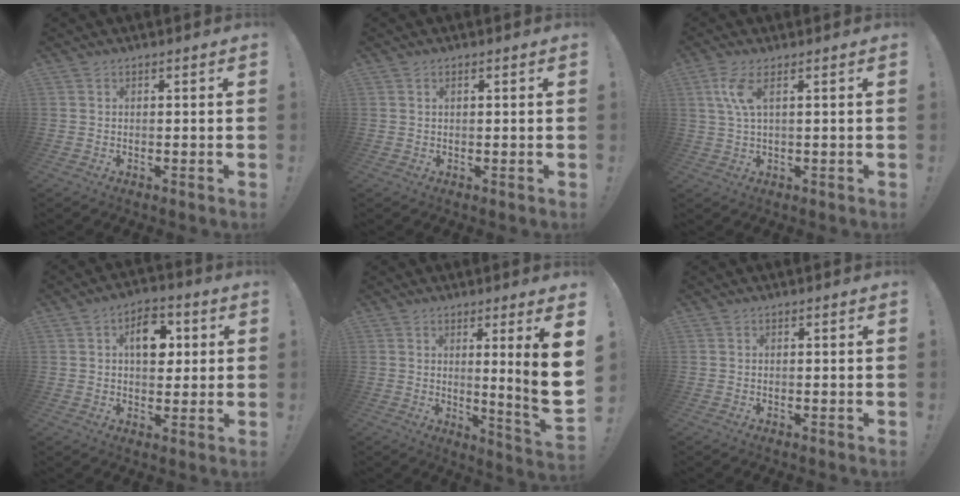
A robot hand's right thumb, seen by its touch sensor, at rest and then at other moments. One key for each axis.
{"total": 0.7, "fx": 0.3, "fy": 0.2, "fz": 0.6, "tx": -0.018, "ty": 0.003, "tz": 0.007}
{"total": 5.6, "fx": 1.9, "fy": 1.4, "fz": 5.1, "tx": -0.091, "ty": -0.004, "tz": 0.033}
{"total": 10.5, "fx": 2.6, "fy": 7.0, "fz": 7.4, "tx": -0.086, "ty": 0.005, "tz": 0.041}
{"total": 10.6, "fx": 1.7, "fy": -1.1, "fz": 10.4, "tx": -0.146, "ty": -0.030, "tz": 0.016}
{"total": 0.0}